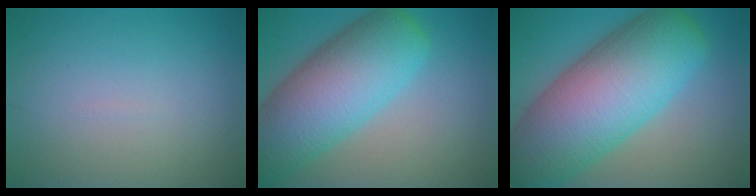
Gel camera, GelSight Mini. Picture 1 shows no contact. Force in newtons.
{"total": 10.9, "press": 10.9, "slide": 0.5}
{"total": 15.0, "press": 15.0, "slide": 0.5}